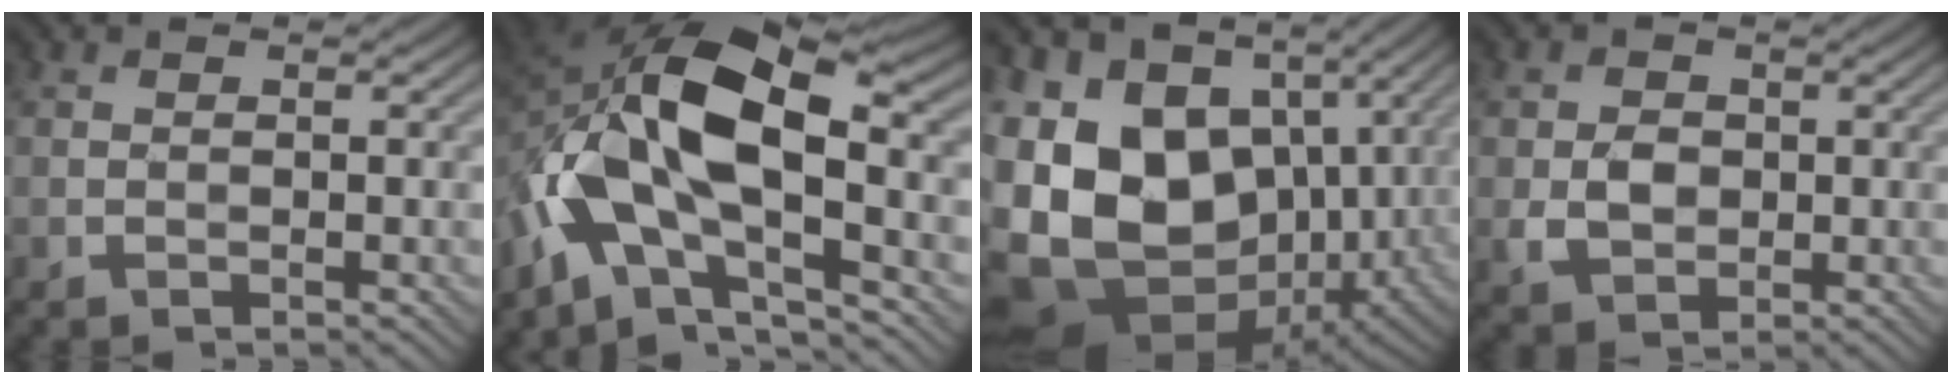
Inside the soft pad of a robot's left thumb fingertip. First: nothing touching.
{"total": 15.0, "force": [-3.5, 8.0, 12.2], "torque": [-0.219, -0.006, -0.066]}
{"total": 19.2, "force": [1.2, 14.2, 12.8], "torque": [-0.262, -0.008, 0.053]}
{"total": 3.4, "force": [-0.2, 2.9, 1.7], "torque": [-0.034, -0.004, -0.003]}